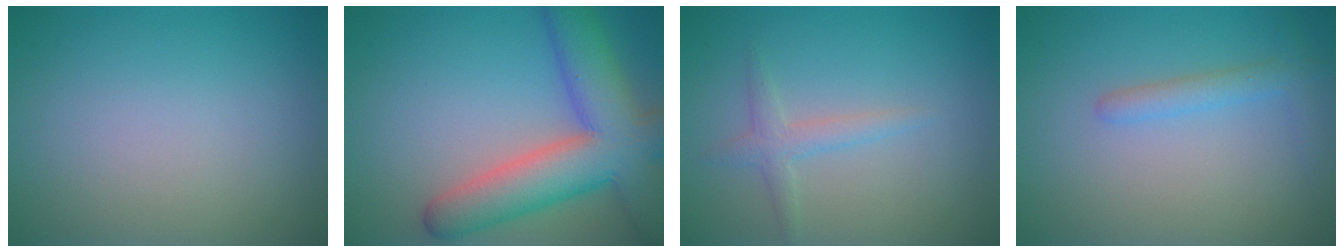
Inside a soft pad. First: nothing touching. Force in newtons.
{"total": 9.5, "press": 9.5, "slide": 0.6}
{"total": 1.7, "press": 1.7, "slide": 0.1}
{"total": 2.0, "press": 2.0, "slide": 0.2}